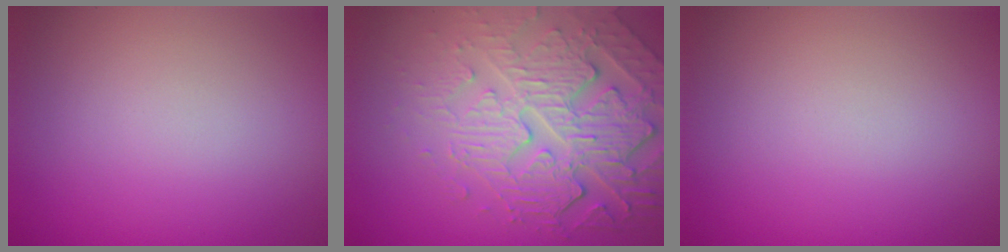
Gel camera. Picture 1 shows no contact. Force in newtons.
{"total": 7.2, "press": 5.2, "slide": 5.0}
{"total": 0.0}